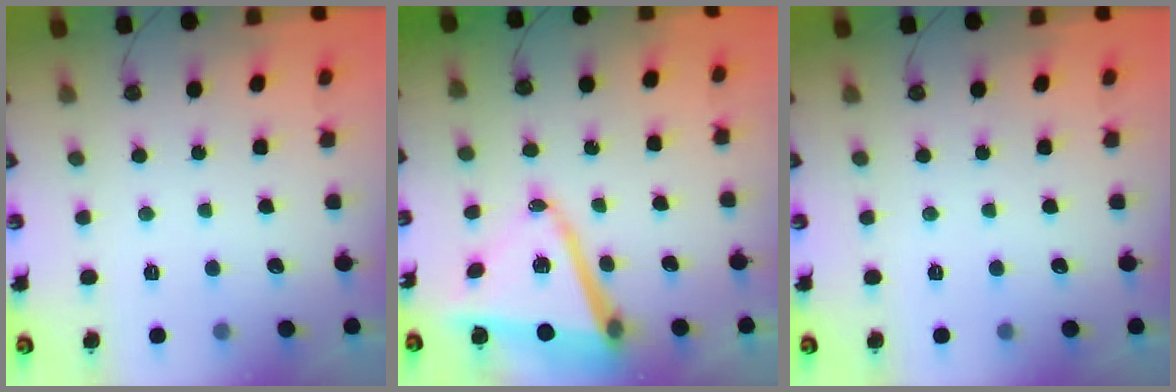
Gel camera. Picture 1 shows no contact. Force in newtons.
{"total": 12.7, "press": 12.6, "slide": 1.4}
{"total": 0.0}